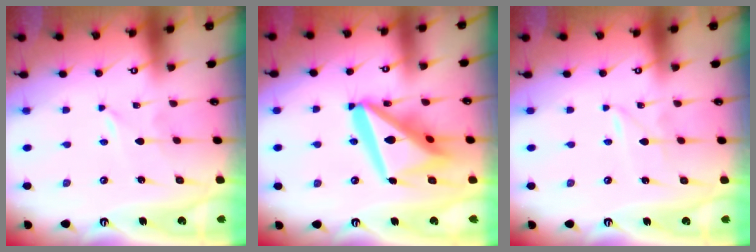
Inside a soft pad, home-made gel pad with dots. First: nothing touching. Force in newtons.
{"total": 20.7, "press": 20.6, "slide": 2.3}
{"total": 1.2, "press": 1.2, "slide": 0.1}